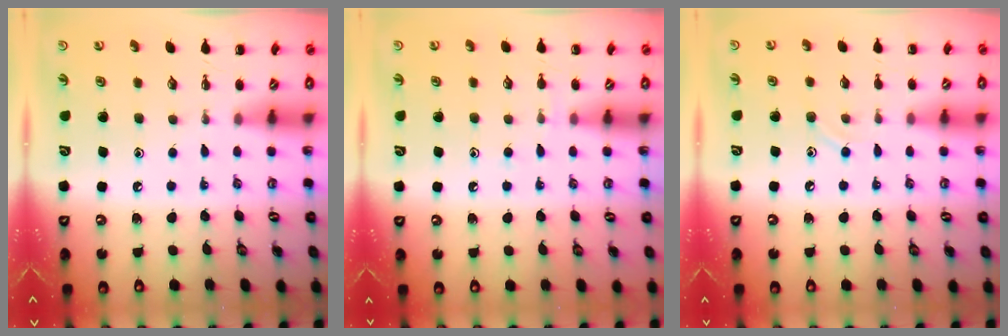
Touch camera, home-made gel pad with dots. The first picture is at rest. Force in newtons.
{"total": 5.9, "press": 5.6, "slide": 1.9}
{"total": 5.4, "press": 5.1, "slide": 1.8}